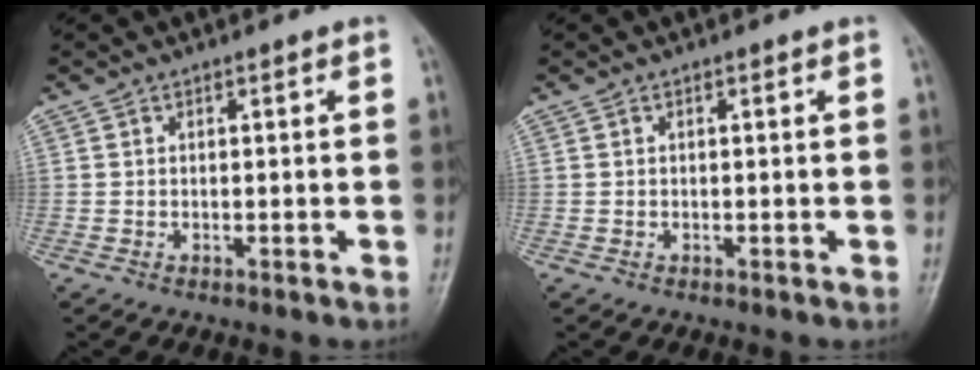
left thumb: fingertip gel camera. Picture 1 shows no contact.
{"total": 0.0}